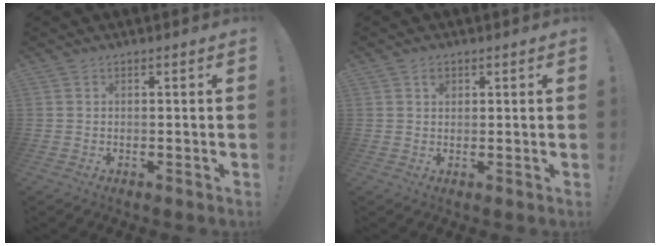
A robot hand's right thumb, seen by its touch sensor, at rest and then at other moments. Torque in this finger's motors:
{"motor_torque": [0.09, 0.31, -0.05, 0.10, 0.01]}